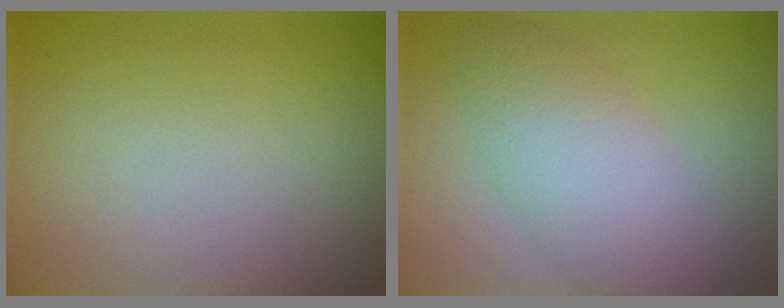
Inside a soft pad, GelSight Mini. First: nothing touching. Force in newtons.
{"total": 5.3, "press": 5.3, "slide": 0.3}